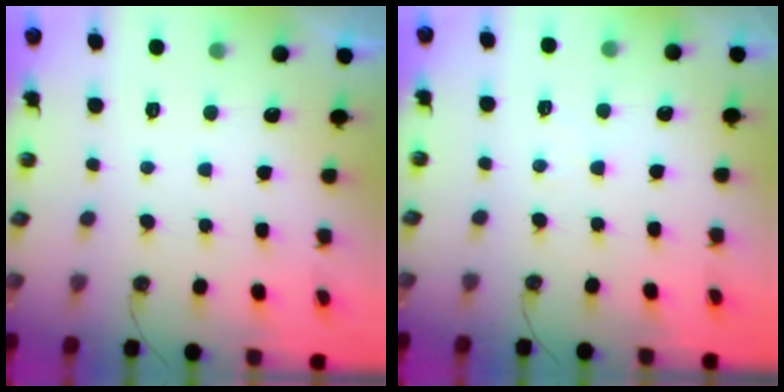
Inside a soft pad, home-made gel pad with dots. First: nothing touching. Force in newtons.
{"total": 2.7, "press": 2.6, "slide": 0.5}